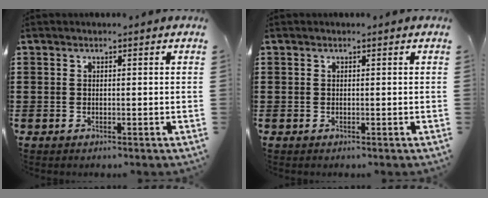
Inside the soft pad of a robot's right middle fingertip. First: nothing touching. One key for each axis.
{"total": 0.0}